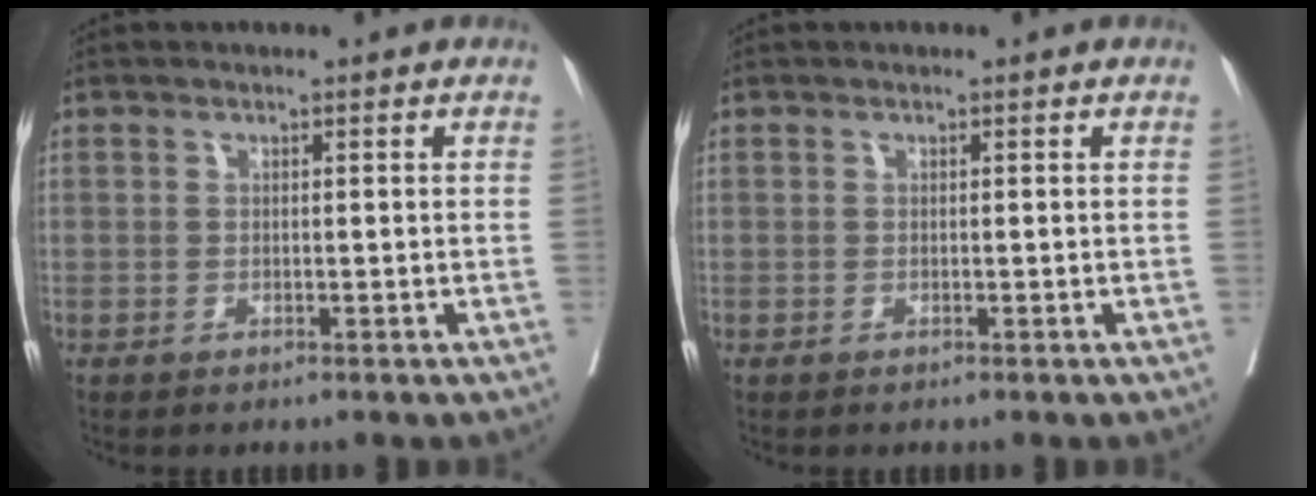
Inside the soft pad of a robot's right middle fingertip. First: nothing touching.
{"total": 0.0}